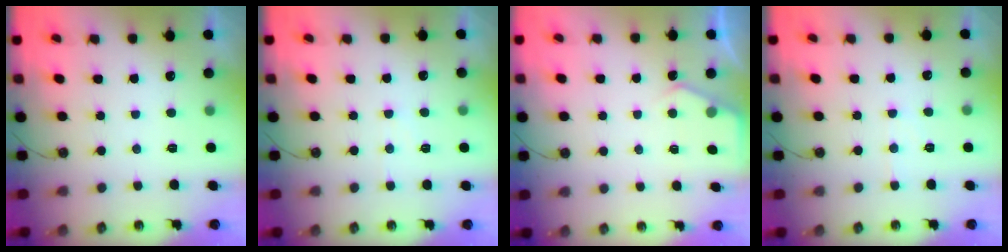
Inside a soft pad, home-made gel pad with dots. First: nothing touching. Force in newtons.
{"total": 3.6, "press": 3.6, "slide": 0.4}
{"total": 3.9, "press": 3.9, "slide": 0.5}
{"total": 4.1, "press": 4.0, "slide": 0.8}